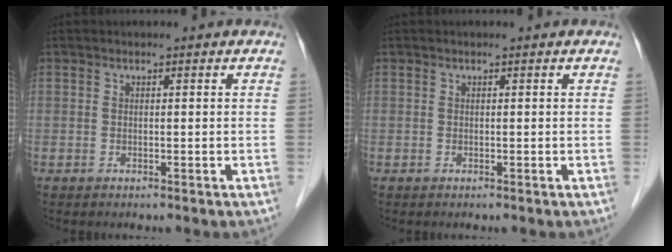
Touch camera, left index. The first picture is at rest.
{"total": 0.0}